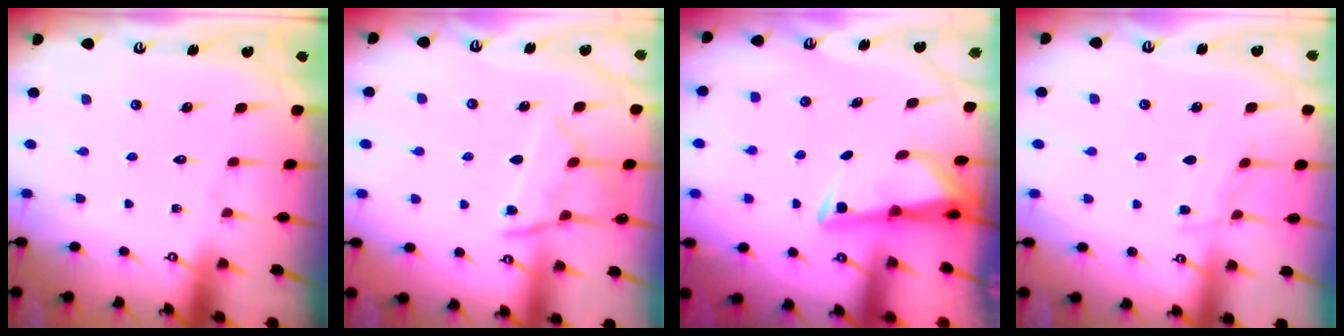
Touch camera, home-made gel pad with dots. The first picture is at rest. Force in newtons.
{"total": 9.9, "press": 9.8, "slide": 1.1}
{"total": 3.4, "press": 3.3, "slide": 0.5}
{"total": 3.6, "press": 3.6, "slide": 0.4}